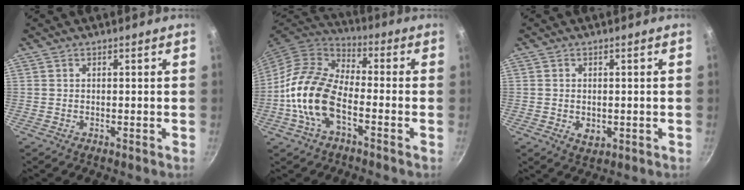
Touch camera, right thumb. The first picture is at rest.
{"total": 14.5, "force": [-4.3, 7.7, 11.5], "torque": [-0.199, 0.040, -0.095]}
{"total": 3.1, "force": [-0.4, 2.3, 2.0], "torque": [-0.031, -0.007, -0.002]}